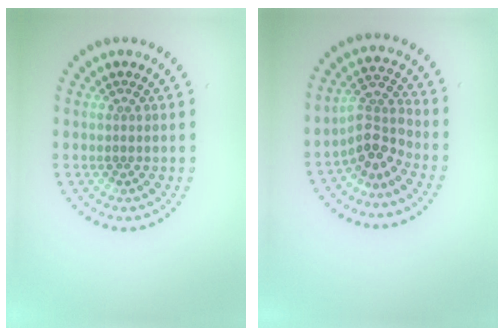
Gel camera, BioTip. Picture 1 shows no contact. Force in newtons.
{"total": 3.4, "press": 2.5, "slide": 2.2}